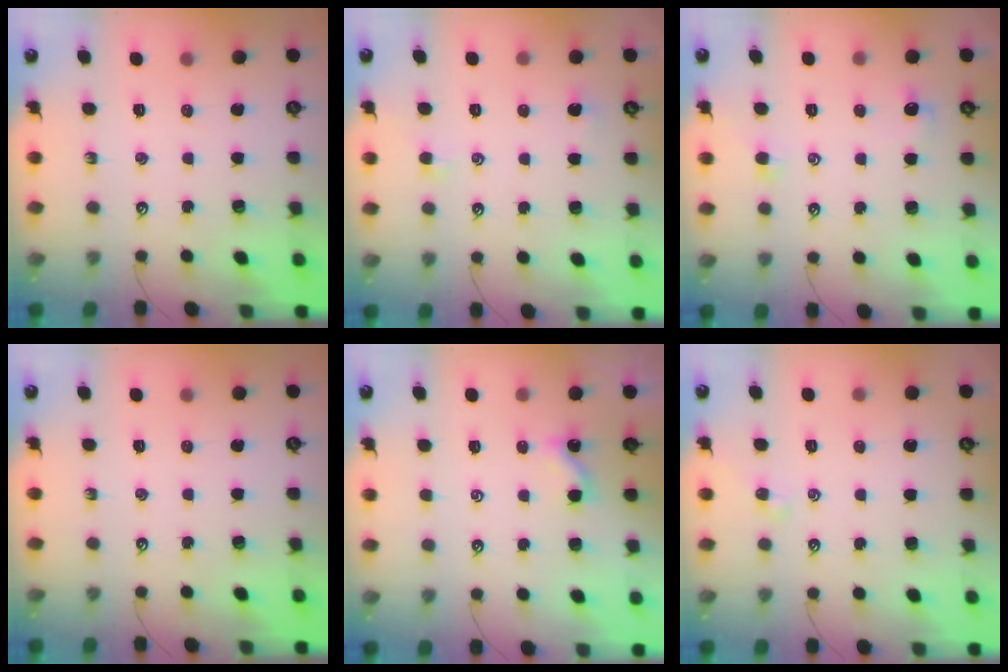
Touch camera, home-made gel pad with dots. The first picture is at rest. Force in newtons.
{"total": 0.7, "press": 0.7, "slide": 0.3}
{"total": 1.0, "press": 0.7, "slide": 0.7}
{"total": 0.0}
{"total": 0.8, "press": 0.7, "slide": 0.2}
{"total": 0.0}